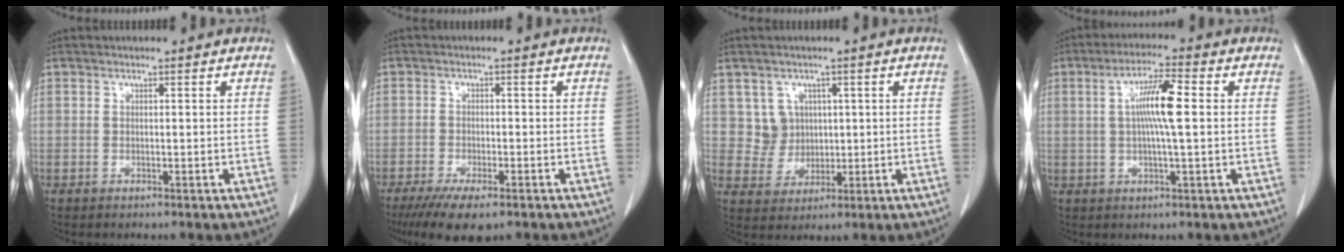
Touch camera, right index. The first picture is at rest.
{"total": 7.2, "force": [-5.0, 2.1, 4.8], "torque": [-0.080, -0.015, -0.081]}
{"total": 4.5, "force": [1.4, 4.3, 0.3], "torque": [-0.002, 0.011, 0.031]}
{"total": 7.4, "force": [0.9, 0.3, 7.3], "torque": [-0.137, 0.005, 0.012]}